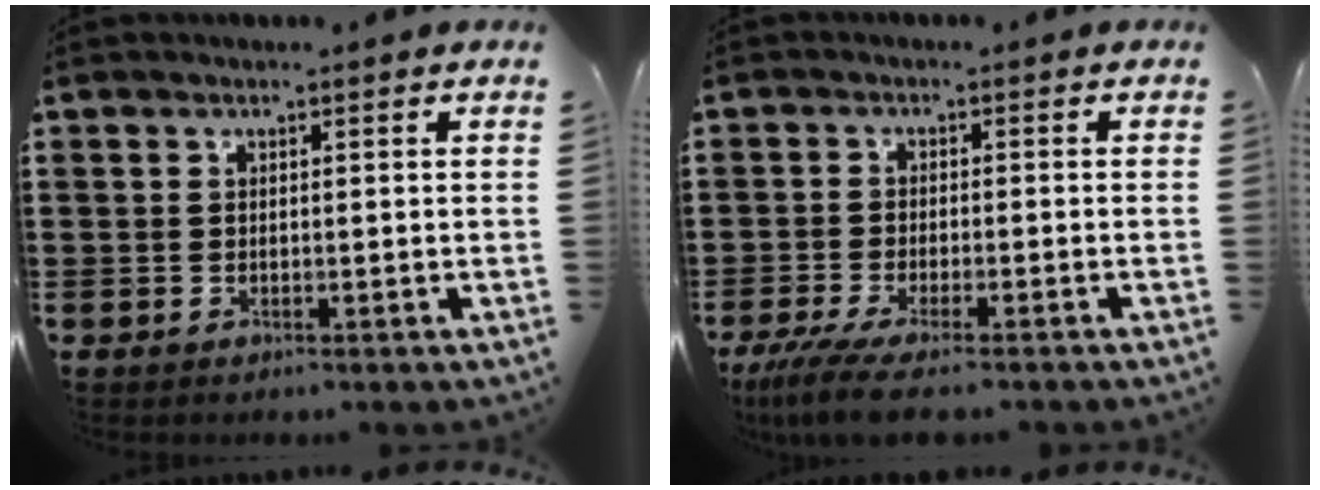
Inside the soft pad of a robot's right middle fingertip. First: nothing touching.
{"total": 4.3, "force": [-3.5, 0.1, 2.4], "torque": [-0.062, -0.017, -0.072]}